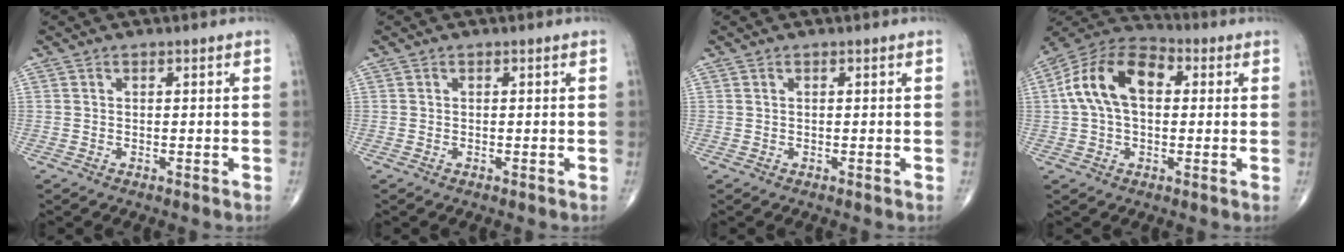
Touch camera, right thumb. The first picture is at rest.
{"total": 0.0}
{"total": 0.0}
{"total": 14.0, "force": [2.1, 8.6, 10.9], "torque": [-0.199, 0.035, 0.027]}